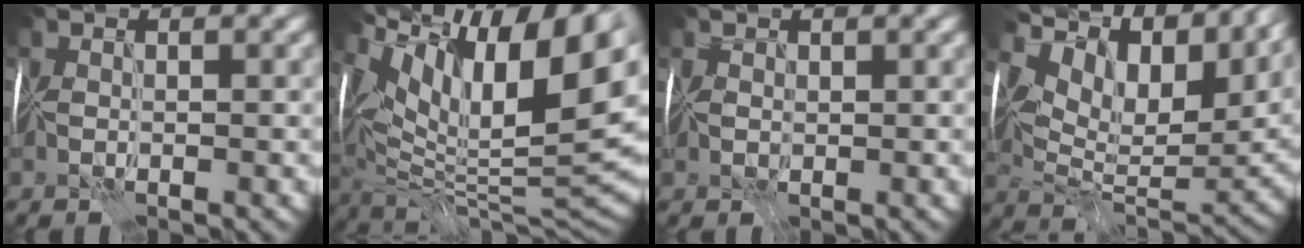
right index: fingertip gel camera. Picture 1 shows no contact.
{"total": 16.7, "force": [7.3, 7.1, 13.2], "torque": [-0.221, 0.029, 0.137]}
{"total": 2.0, "force": [0.9, 1.5, 1.0], "torque": [-0.017, 0.014, 0.012]}
{"total": 14.4, "force": [8.3, 7.0, 9.4], "torque": [-0.182, 0.034, 0.158]}